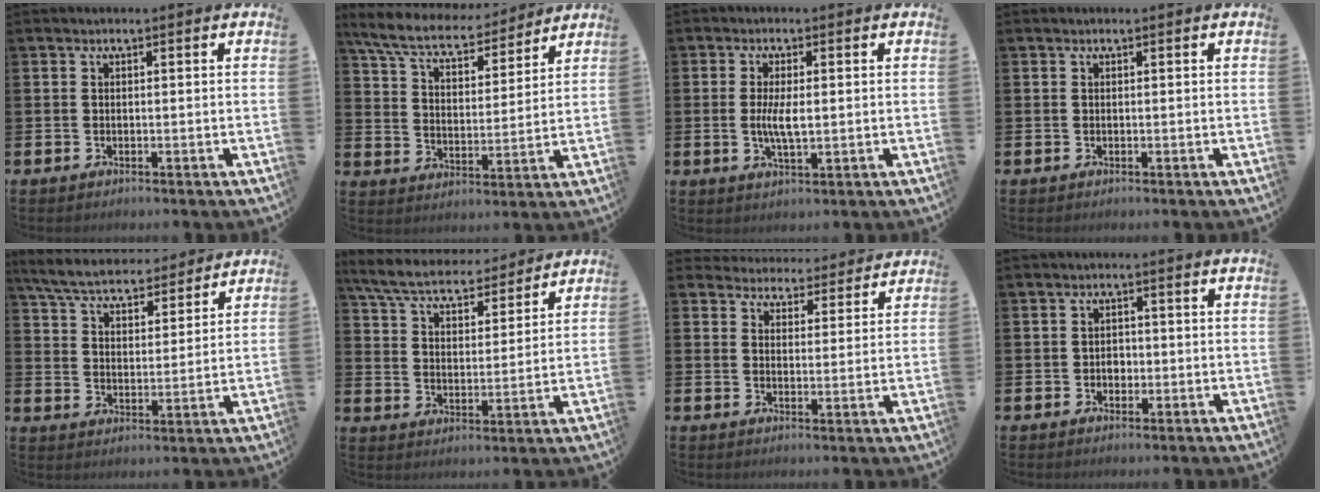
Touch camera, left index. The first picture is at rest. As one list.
[{"total": 8.2, "force": [7.4, 2.0, 2.8], "torque": [-0.094, -0.046, 0.131]}, {"total": 4.1, "force": [0.2, 1.4, 3.9], "torque": [-0.065, -0.001, 0.000]}, {"total": 0.0}, {"total": 6.6, "force": [6.3, 1.5, 1.5], "torque": [-0.062, -0.036, 0.111]}, {"total": 7.2, "force": [6.7, 1.8, 2.1], "torque": [-0.075, -0.038, 0.117]}, {"total": 4.1, "force": [4.0, 1.1, -0.2], "torque": [-0.015, -0.034, 0.069]}, {"total": 1.7, "force": [-0.3, 1.5, 0.9], "torque": [-0.001, -0.001, -0.013]}]